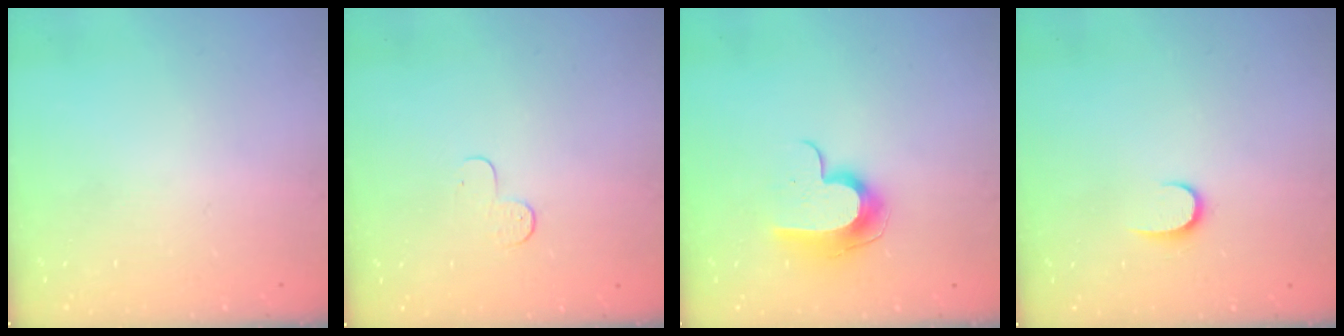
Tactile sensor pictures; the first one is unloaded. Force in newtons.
{"total": 5.0, "press": 4.9, "slide": 0.5}
{"total": 10.1, "press": 10.0, "slide": 1.0}
{"total": 5.4, "press": 5.4, "slide": 0.5}